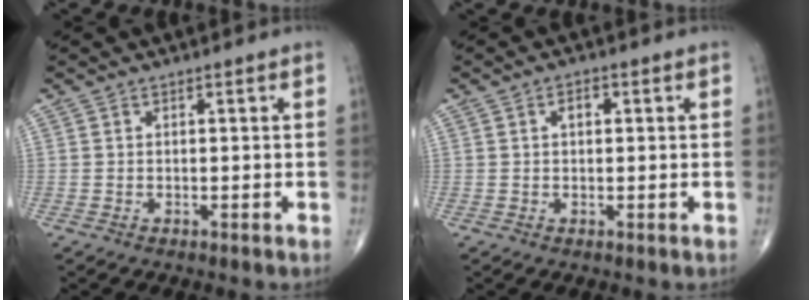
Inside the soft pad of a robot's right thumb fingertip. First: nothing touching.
{"total": 2.2, "force": [0.6, 1.3, 1.7], "torque": [-0.026, 0.006, 0.008]}